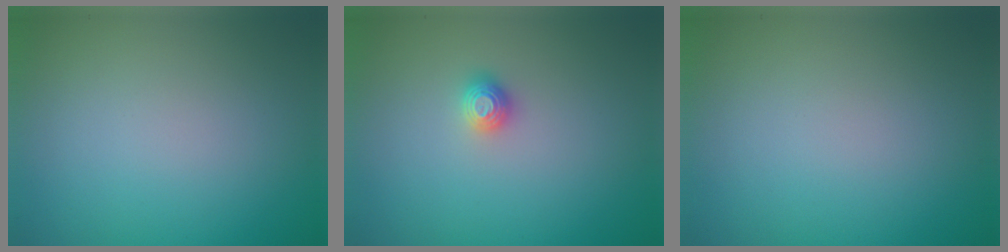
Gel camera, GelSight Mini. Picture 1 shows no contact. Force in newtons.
{"total": 1.1, "press": 1.1, "slide": 0.3}
{"total": 0.0}